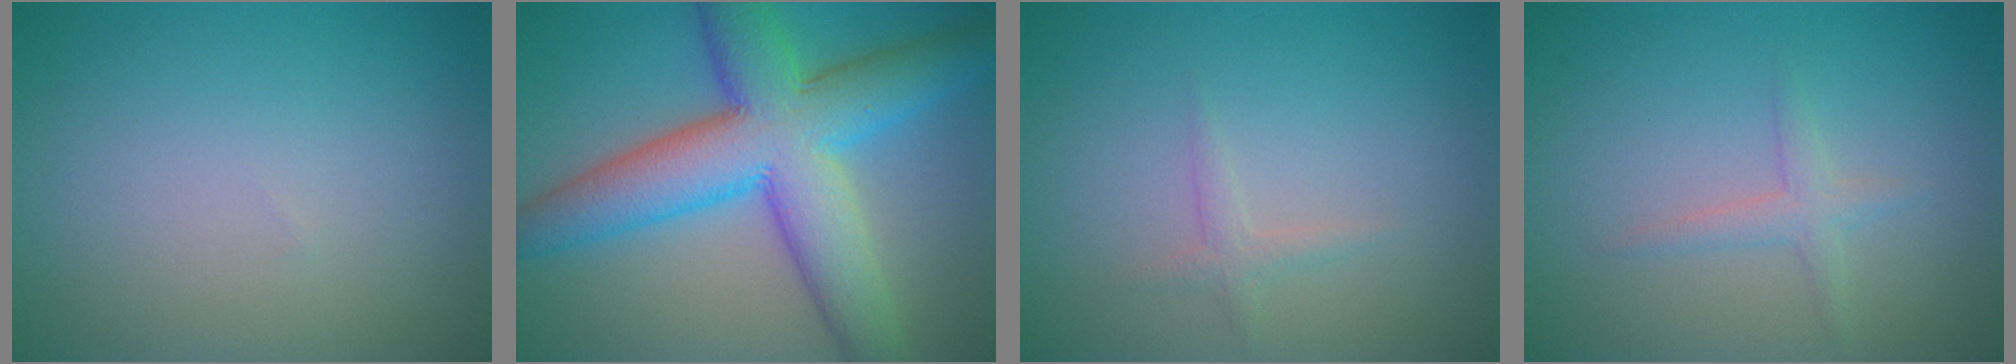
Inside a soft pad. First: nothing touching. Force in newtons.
{"total": 11.1, "press": 11.1, "slide": 0.4}
{"total": 1.1, "press": 1.1, "slide": 0.0}
{"total": 1.5, "press": 1.5, "slide": 0.1}